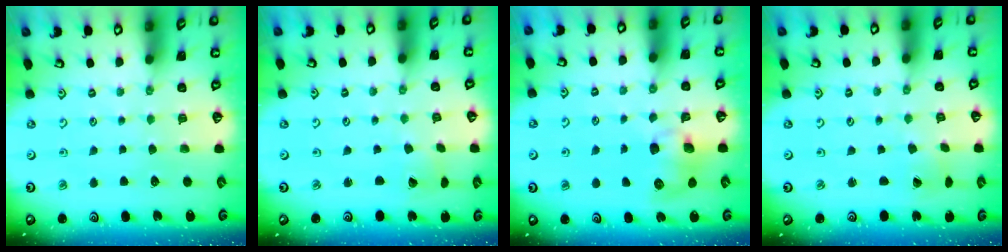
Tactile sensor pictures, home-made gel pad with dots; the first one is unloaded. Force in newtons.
{"total": 1.7, "press": 1.7, "slide": 0.1}
{"total": 8.0, "press": 8.0, "slide": 1.0}
{"total": 1.2, "press": 1.1, "slide": 0.4}